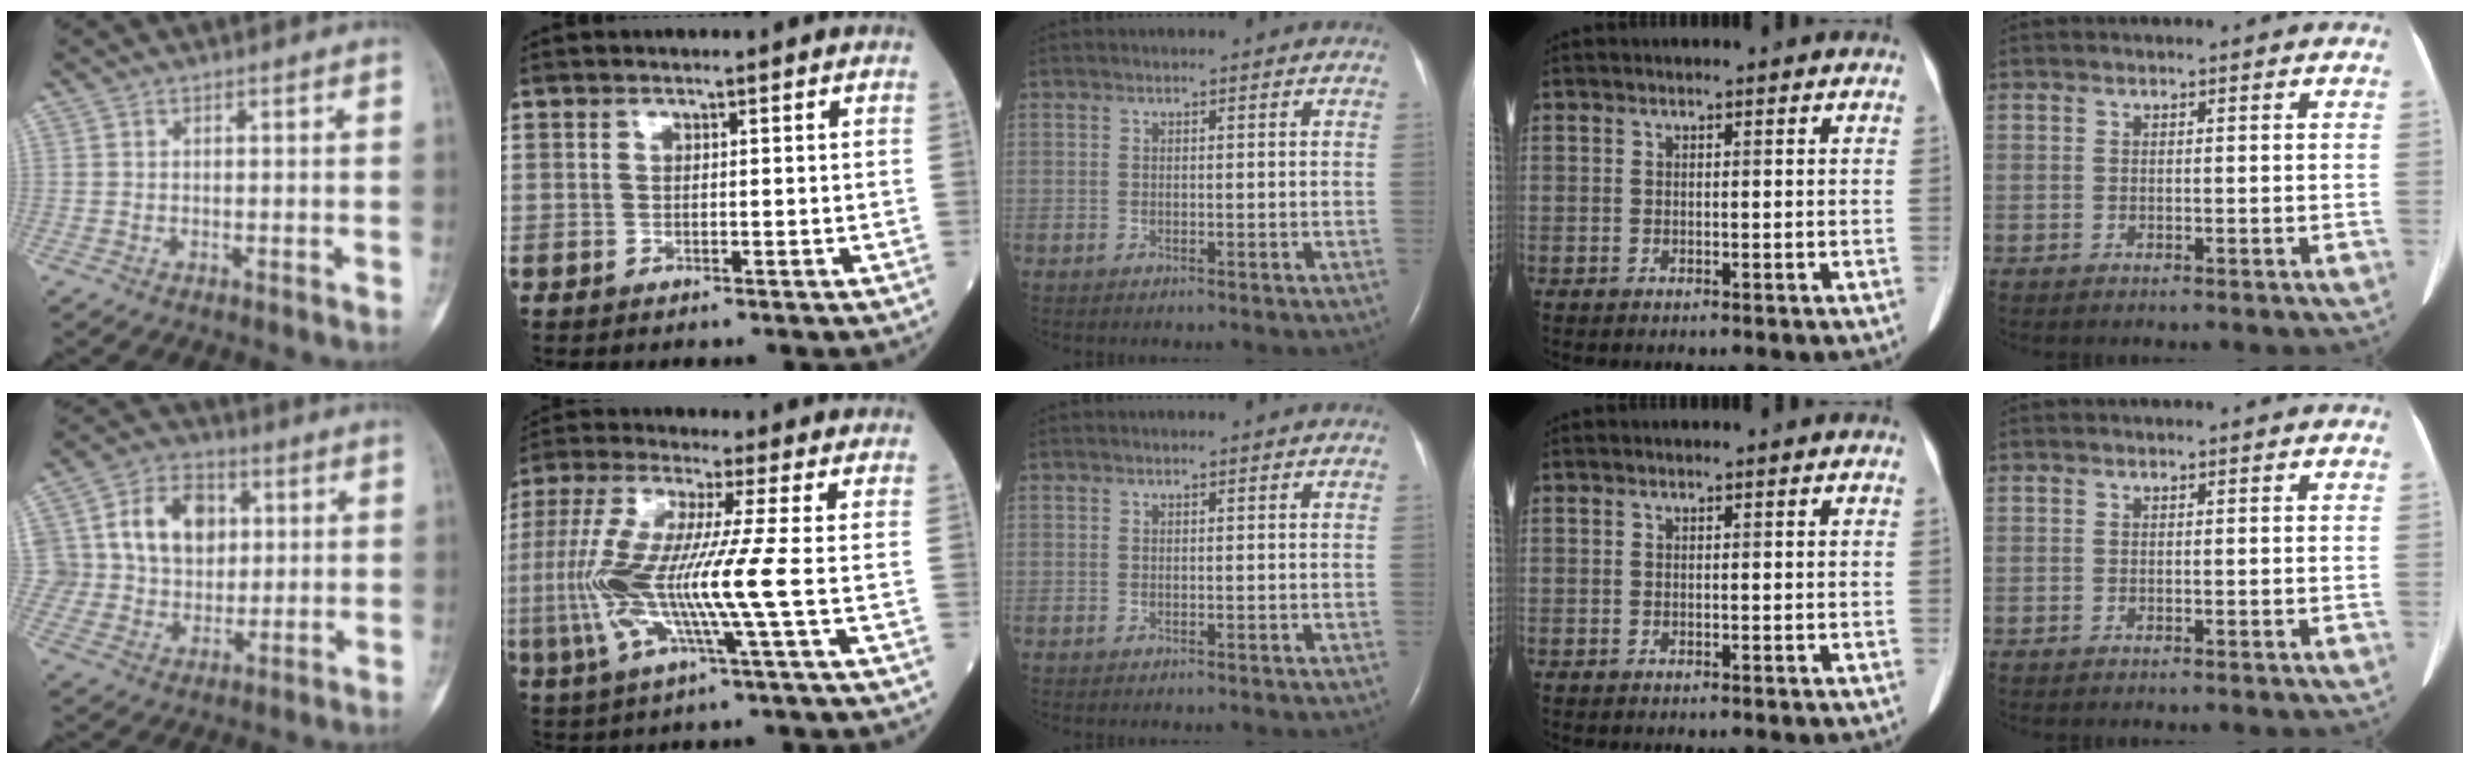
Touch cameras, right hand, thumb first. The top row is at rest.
{"thumb": {"total": 15.3, "force": [3.7, 12.4, 8.2], "torque": [-0.100, 0.010, 0.071]}, "index": {"total": 12.8, "force": [-1.9, -1.0, 12.6], "torque": [-0.273, -0.011, -0.046]}}